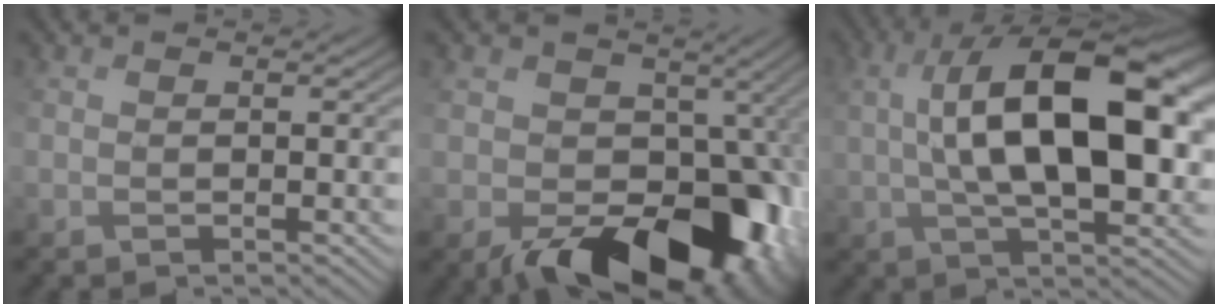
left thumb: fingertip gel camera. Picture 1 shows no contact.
{"total": 17.1, "force": [-5.5, 11.6, 11.3], "torque": [-0.151, -0.046, -0.077]}
{"total": 16.5, "force": [1.9, 7.6, 14.5], "torque": [-0.243, 0.016, 0.027]}